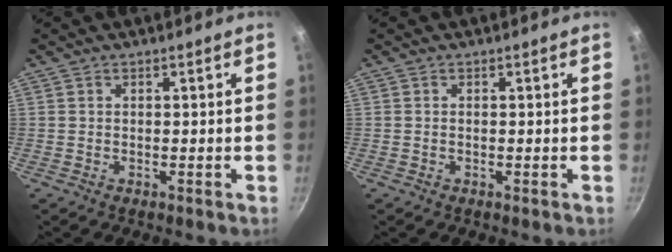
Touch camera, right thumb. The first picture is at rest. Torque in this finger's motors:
{"motor_torque": [-0.40, -0.17, -0.30, 0.17, 0.03]}